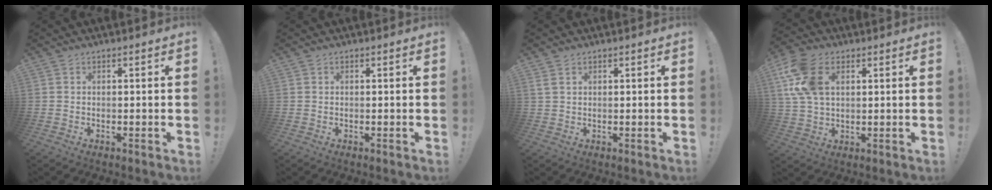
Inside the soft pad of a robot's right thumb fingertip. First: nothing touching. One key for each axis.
{"total": 0.0}
{"total": 2.1, "fx": 1.1, "fy": 1.1, "fz": 1.5, "tx": -0.030, "ty": 0.003, "tz": 0.021}
{"total": 13.4, "fx": 4.5, "fy": 8.6, "fz": 9.2, "tx": -0.197, "ty": 0.002, "tz": 0.086}